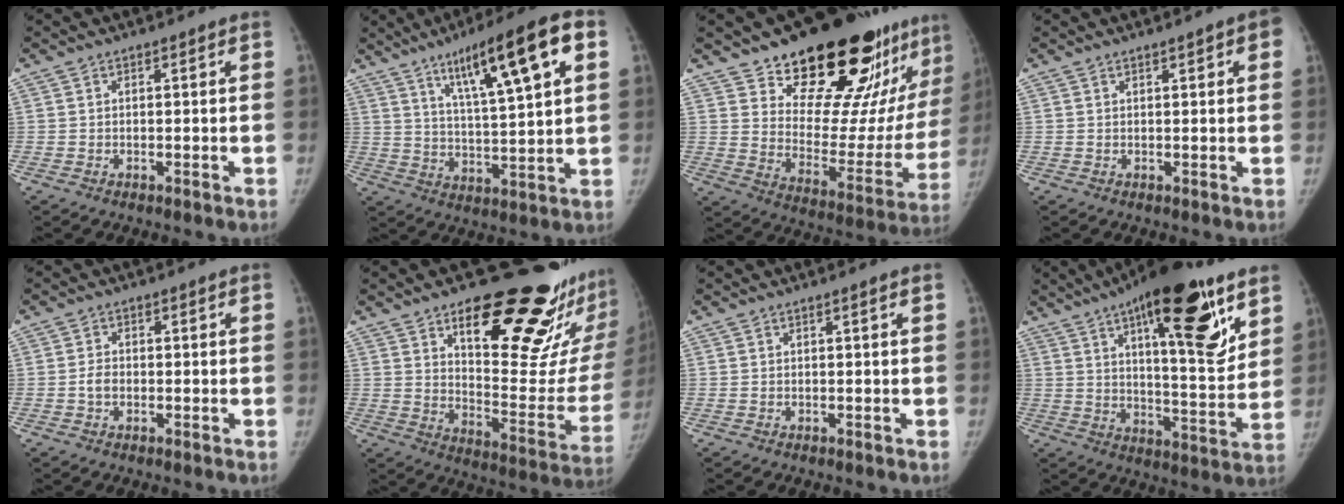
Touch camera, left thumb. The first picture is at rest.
{"total": 17.5, "force": [7.9, 3.3, 15.2], "torque": [-0.224, -0.015, 0.128]}
{"total": 27.6, "force": [19.7, 10.9, 15.9], "torque": [-0.184, -0.117, 0.286]}
{"total": 3.5, "force": [1.4, 1.2, 3.0], "torque": [-0.024, 0.002, 0.014]}
{"total": 2.3, "force": [-0.7, 1.8, 1.2], "torque": [-0.012, 0.007, -0.014]}
{"total": 28.6, "force": [17.9, 10.0, 19.9], "torque": [-0.226, -0.103, 0.260]}
{"total": 0.0}
{"total": 24.3, "force": [12.4, 8.2, 19.3], "torque": [-0.259, -0.046, 0.187]}